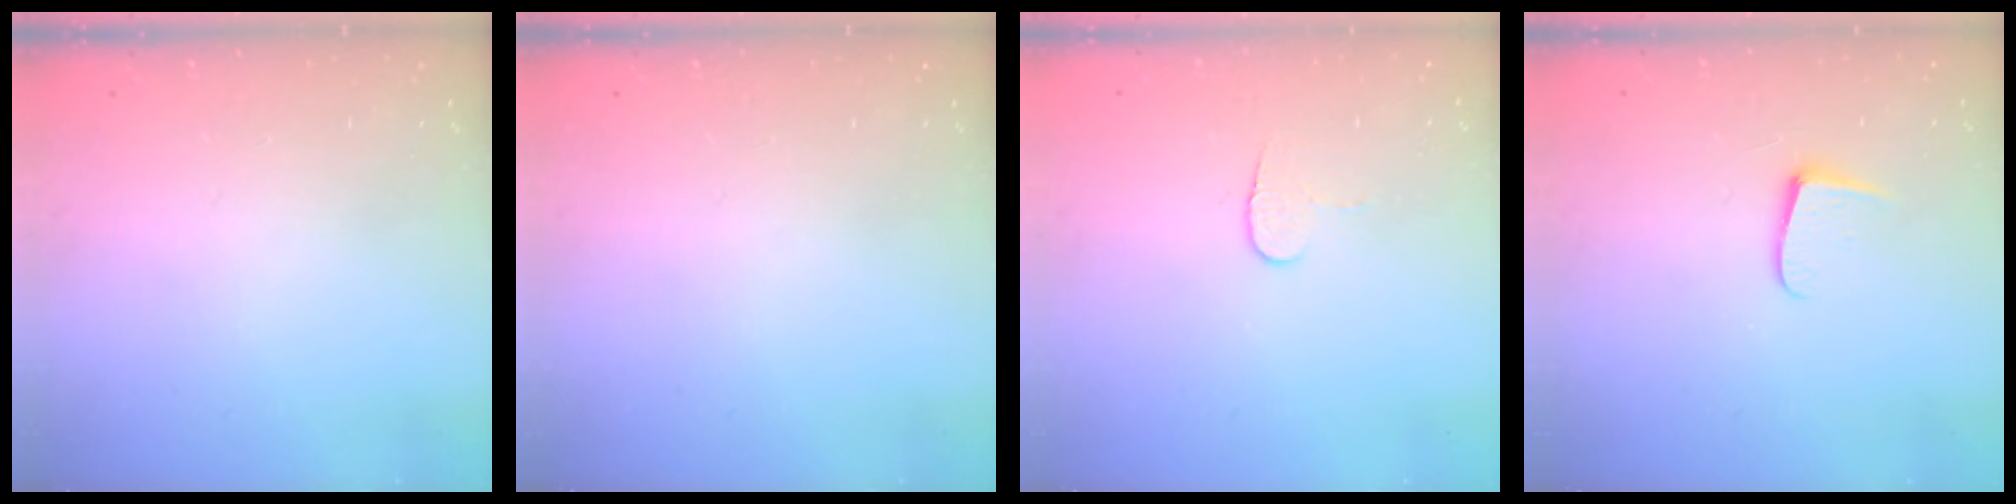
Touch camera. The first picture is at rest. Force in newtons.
{"total": 0.0}
{"total": 5.3, "press": 5.3, "slide": 0.5}
{"total": 5.9, "press": 5.8, "slide": 0.5}